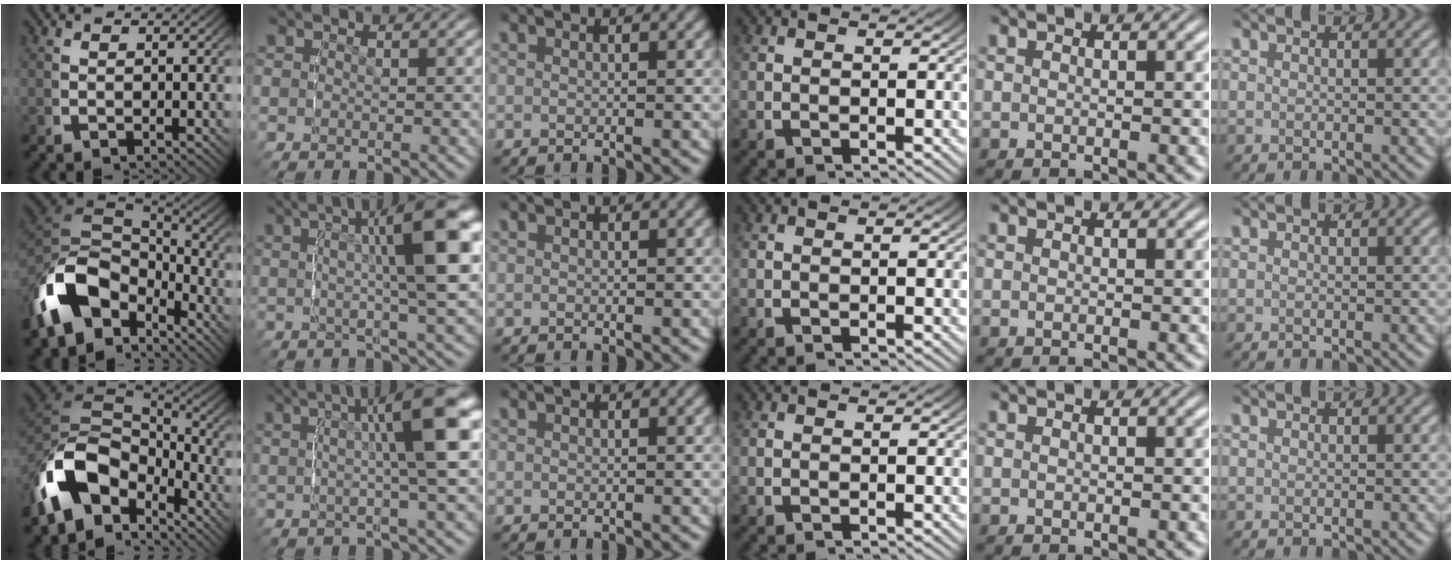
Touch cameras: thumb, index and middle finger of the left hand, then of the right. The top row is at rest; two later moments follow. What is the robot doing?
{"motion": "lift_and_place", "object": "markers"}